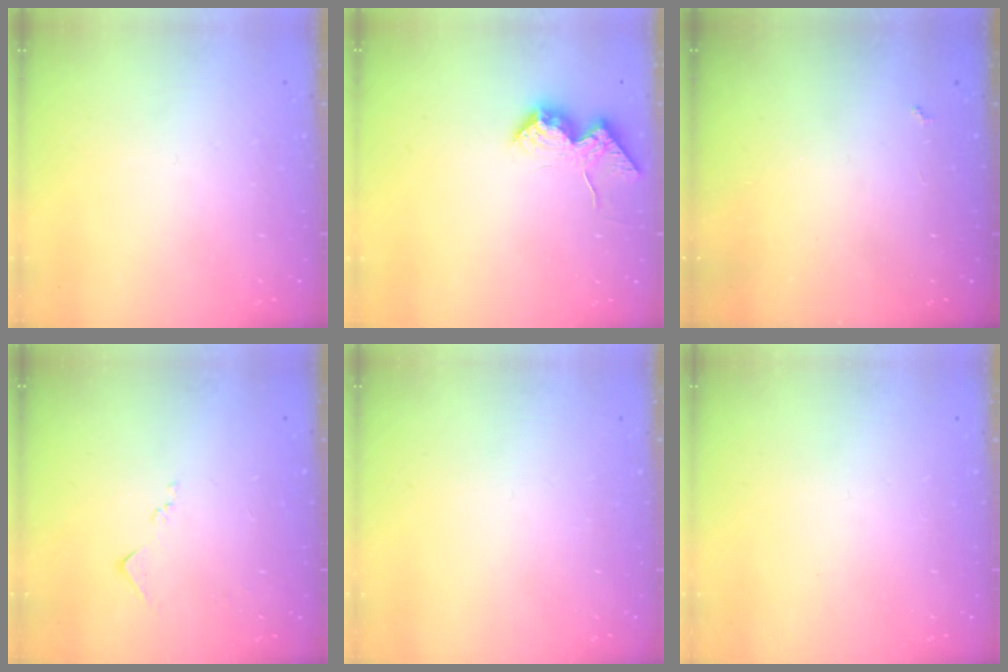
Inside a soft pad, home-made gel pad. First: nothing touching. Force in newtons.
{"total": 16.2, "press": 16.2, "slide": 0.4}
{"total": 2.3, "press": 2.3, "slide": 0.4}
{"total": 5.7, "press": 5.7, "slide": 0.7}
{"total": 0.0}
{"total": 0.0}